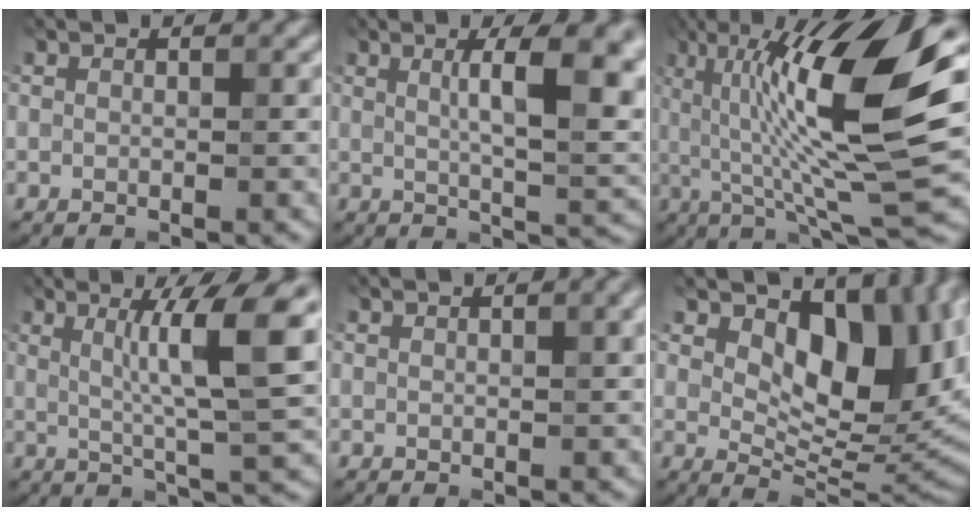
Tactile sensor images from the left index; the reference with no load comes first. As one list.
[{"total": 9.2, "force": [2.3, 2.2, 8.7], "torque": [-0.115, 0.011, 0.037]}, {"total": 14.0, "force": [2.8, 2.6, 13.5], "torque": [-0.221, 0.011, 0.046]}, {"total": 7.6, "force": [1.8, 0.5, 7.4], "torque": [-0.121, 0.007, 0.032]}, {"total": 1.8, "force": [0.6, 0.7, 1.5], "torque": [-0.019, 0.007, 0.012]}, {"total": 11.6, "force": [4.5, 6.2, 8.8], "torque": [-0.121, -0.003, 0.079]}]